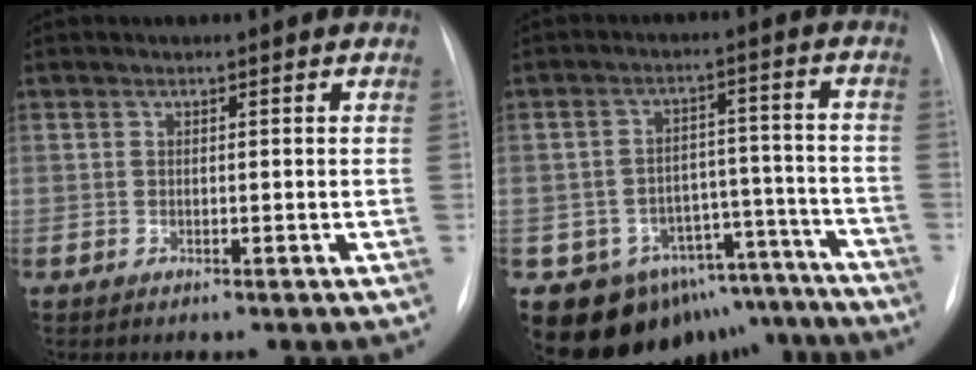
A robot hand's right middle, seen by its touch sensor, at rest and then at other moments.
{"total": 15.1, "force": [-12.4, 8.3, 1.7], "torque": [-0.008, 0.070, -0.155]}